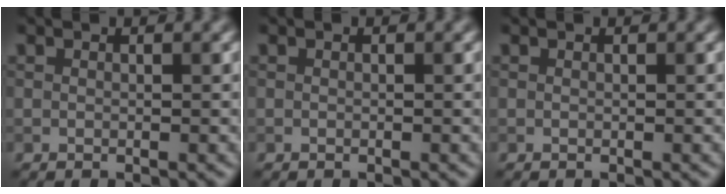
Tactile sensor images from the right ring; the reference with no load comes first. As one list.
[{"total": 0.0}, {"total": 0.0}]